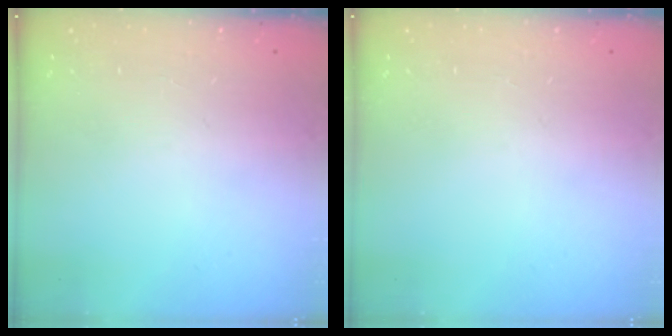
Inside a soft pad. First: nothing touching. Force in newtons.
{"total": 0.0}